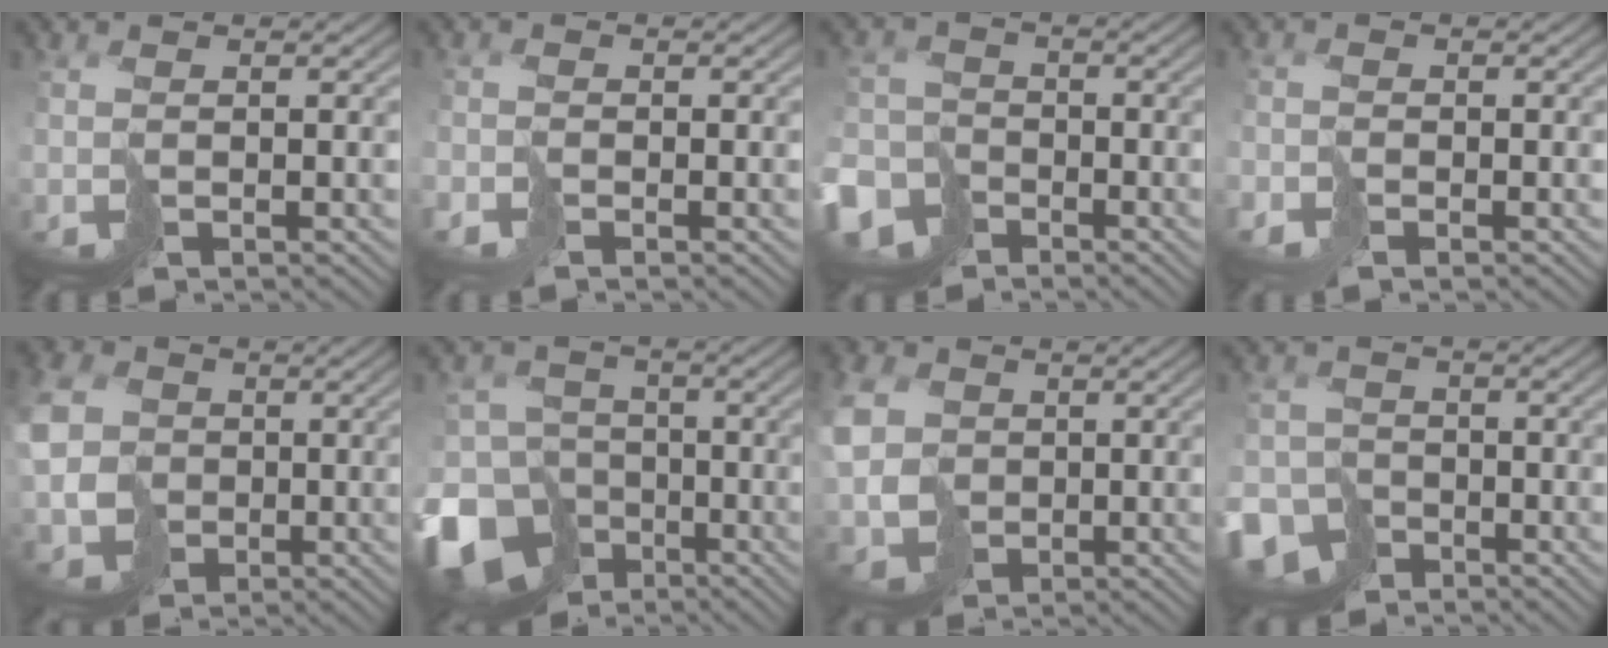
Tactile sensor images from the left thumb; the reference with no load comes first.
{"total": 1.6, "force": [-1.4, 0.7, 0.5], "torque": [-0.013, -0.007, -0.033]}
{"total": 8.0, "force": [-5.0, 5.8, 2.3], "torque": [-0.066, -0.032, -0.096]}
{"total": 1.9, "force": [-1.5, 0.9, 0.5], "torque": [-0.012, -0.008, -0.037]}
{"total": 8.4, "force": [0.3, 7.5, 3.7], "torque": [-0.112, -0.002, 0.004]}
{"total": 15.9, "force": [-8.6, 12.1, 5.6], "torque": [-0.153, -0.060, -0.138]}
{"total": 7.4, "force": [1.3, 6.5, 3.5], "torque": [-0.109, 0.004, 0.024]}
{"total": 6.9, "force": [-4.6, 5.0, 1.2], "torque": [-0.022, -0.025, -0.088]}